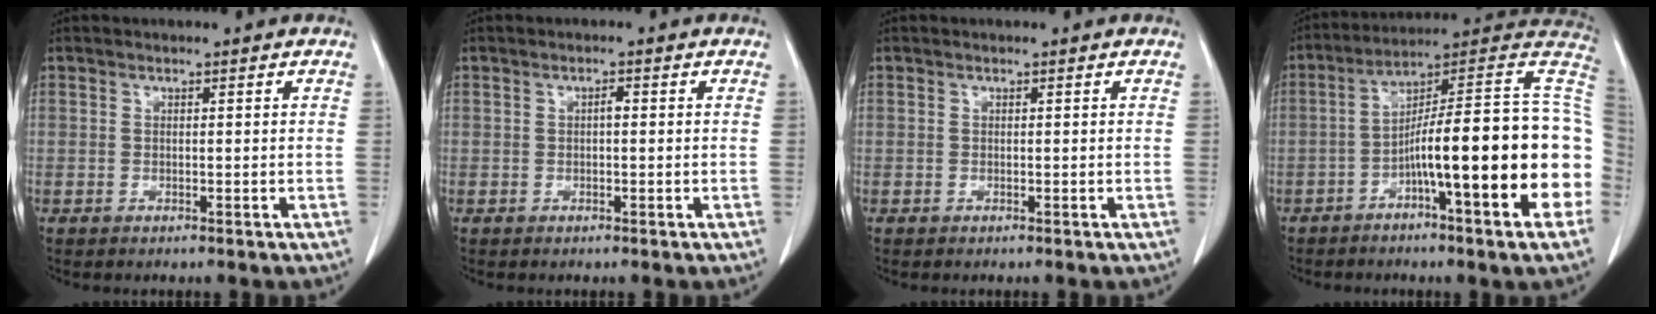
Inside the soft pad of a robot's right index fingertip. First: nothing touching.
{"total": 0.9, "force": [0.0, 0.3, 0.9], "torque": [-0.016, 0.003, -0.001]}
{"total": 0.0}
{"total": 21.7, "force": [-4.8, 1.0, 21.2], "torque": [-0.233, 0.029, -0.075]}